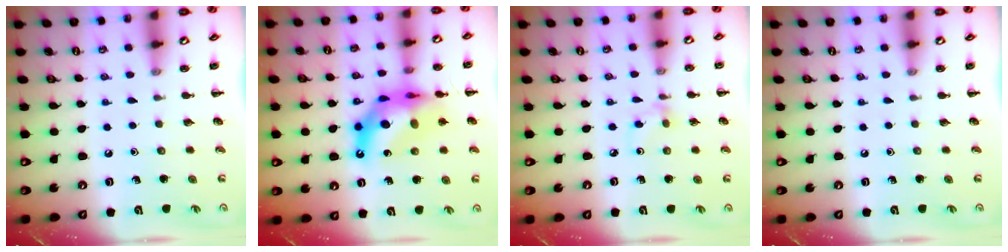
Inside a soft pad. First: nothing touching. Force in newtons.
{"total": 16.2, "press": 15.6, "slide": 4.3}
{"total": 3.5, "press": 3.2, "slide": 1.4}
{"total": 0.0}